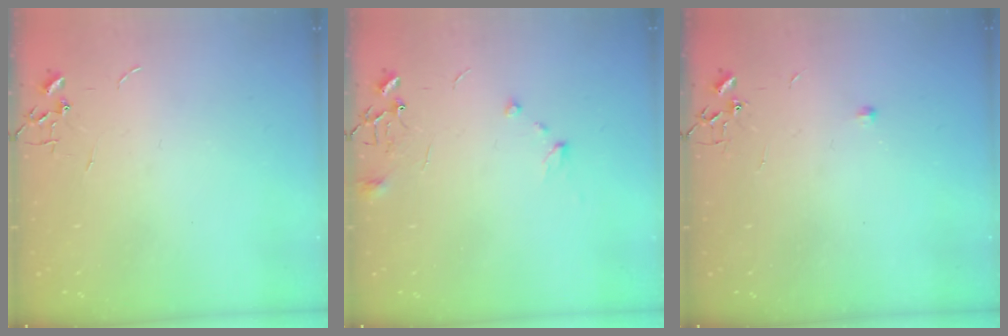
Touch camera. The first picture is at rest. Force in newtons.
{"total": 8.3, "press": 8.2, "slide": 0.5}
{"total": 5.0, "press": 5.0, "slide": 0.7}